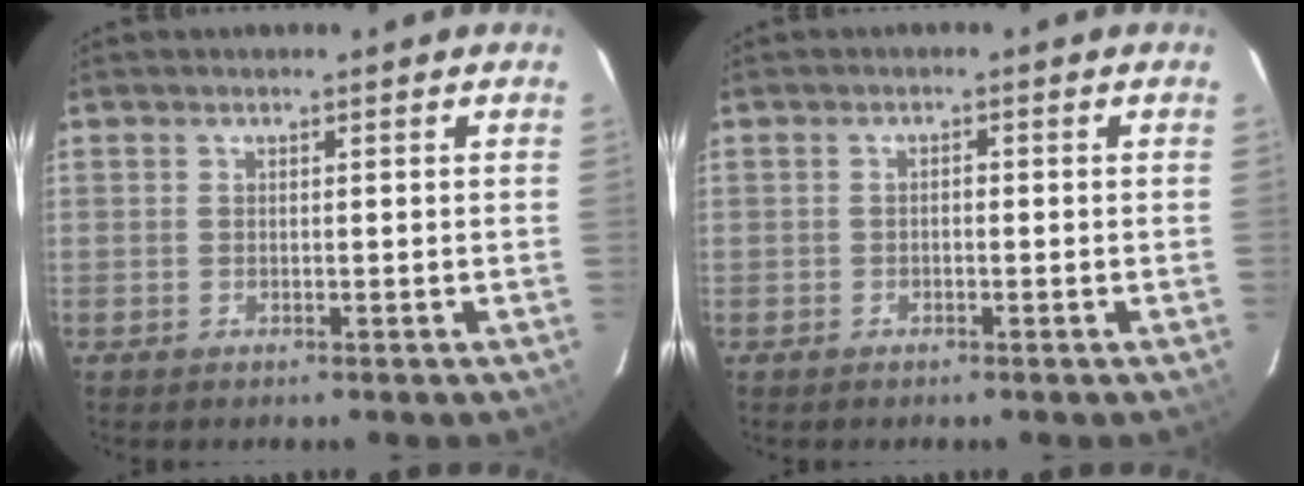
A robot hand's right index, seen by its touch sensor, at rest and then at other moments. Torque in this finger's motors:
{"motor_torque": [0.25, 0.00, 0.10, 0.00]}